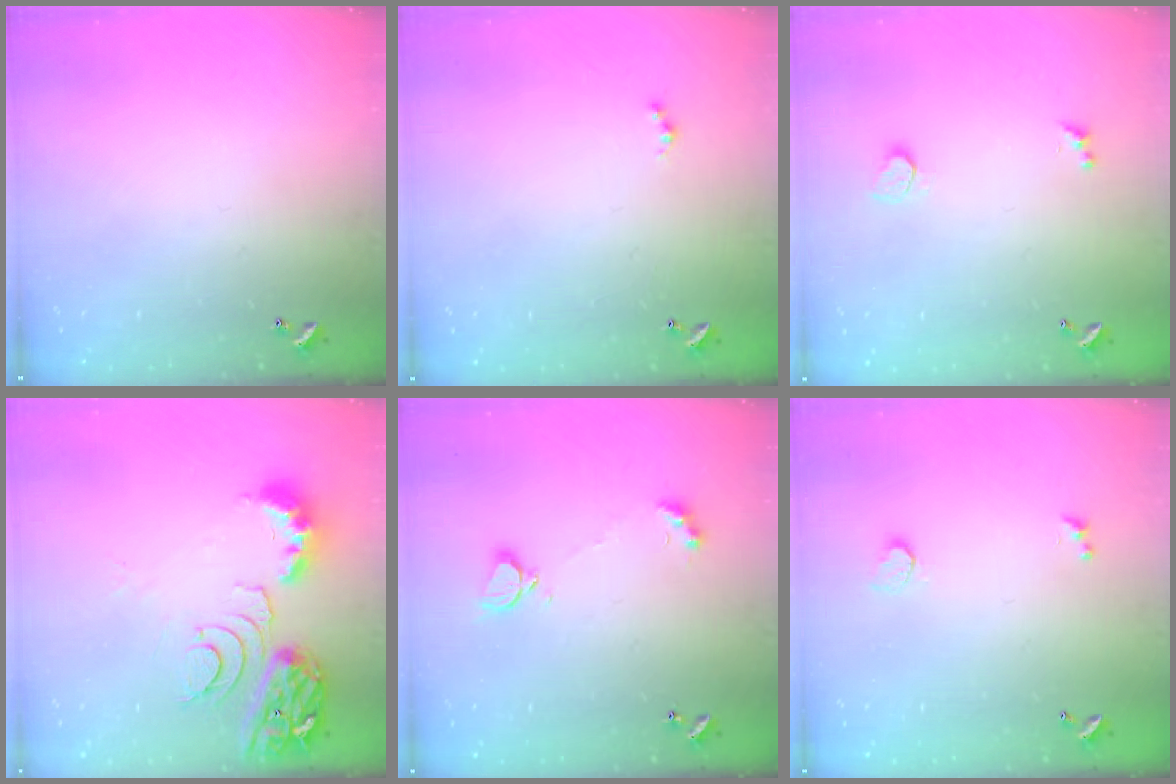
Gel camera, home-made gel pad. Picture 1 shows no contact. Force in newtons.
{"total": 0.8, "press": 0.5, "slide": 0.5}
{"total": 0.9, "press": 0.8, "slide": 0.4}
{"total": 10.1, "press": 10.0, "slide": 1.2}
{"total": 2.5, "press": 2.4, "slide": 0.5}
{"total": 1.0, "press": 0.7, "slide": 0.7}